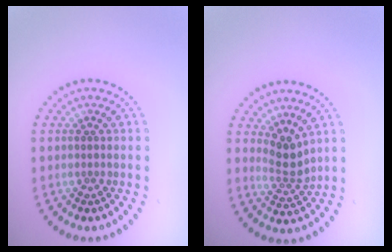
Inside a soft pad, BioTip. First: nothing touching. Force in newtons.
{"total": 2.5, "press": 1.8, "slide": 1.8}